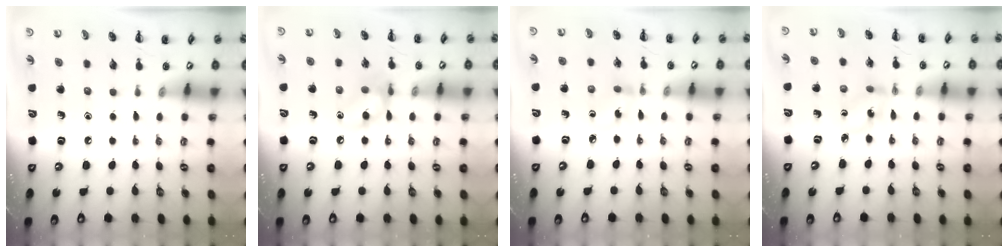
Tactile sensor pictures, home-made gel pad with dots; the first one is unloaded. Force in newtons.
{"total": 9.7, "press": 9.6, "slide": 1.3}
{"total": 3.3, "press": 3.1, "slide": 1.3}
{"total": 1.8, "press": 1.7, "slide": 0.5}